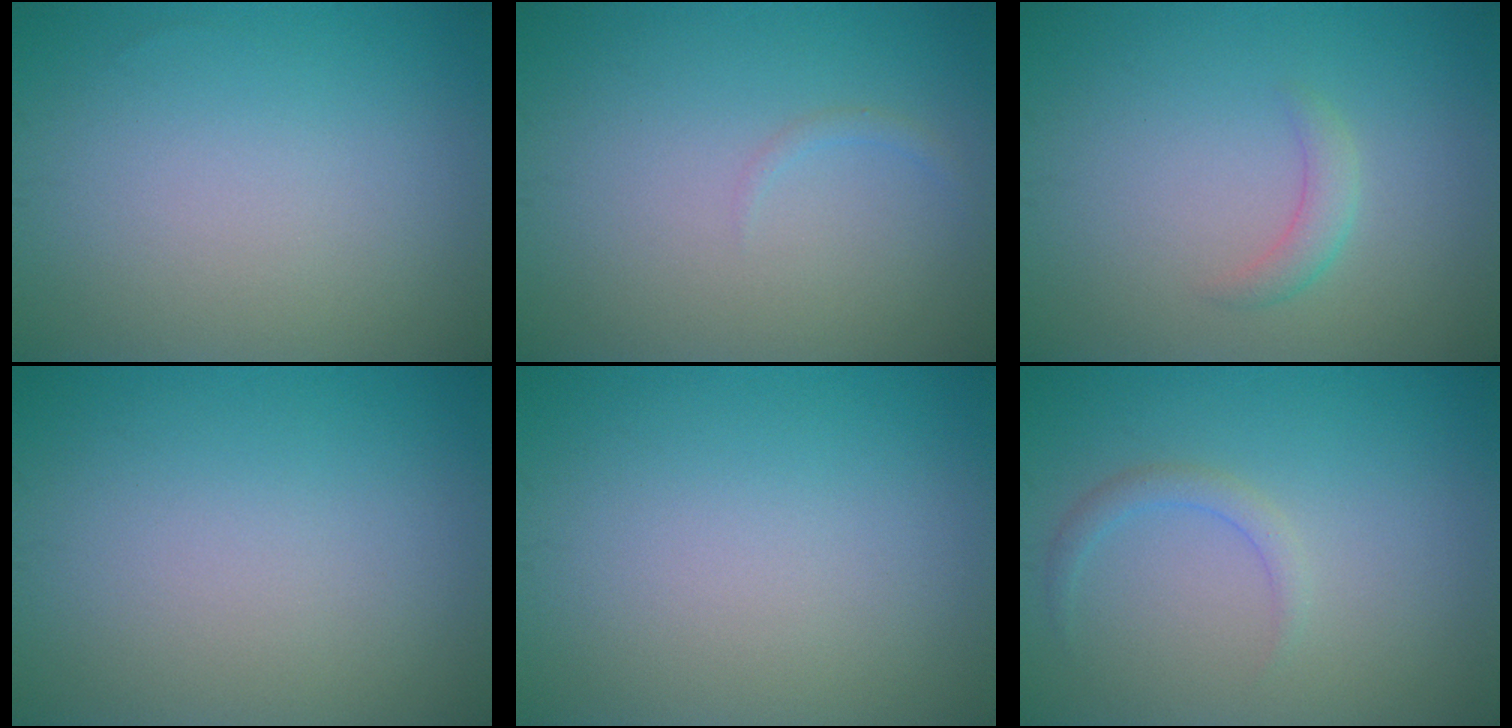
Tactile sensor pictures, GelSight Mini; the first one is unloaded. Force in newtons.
{"total": 0.6, "press": 0.6, "slide": 0.1}
{"total": 1.6, "press": 1.6, "slide": 0.1}
{"total": 0.0}
{"total": 0.0}
{"total": 1.3, "press": 1.3, "slide": 0.1}